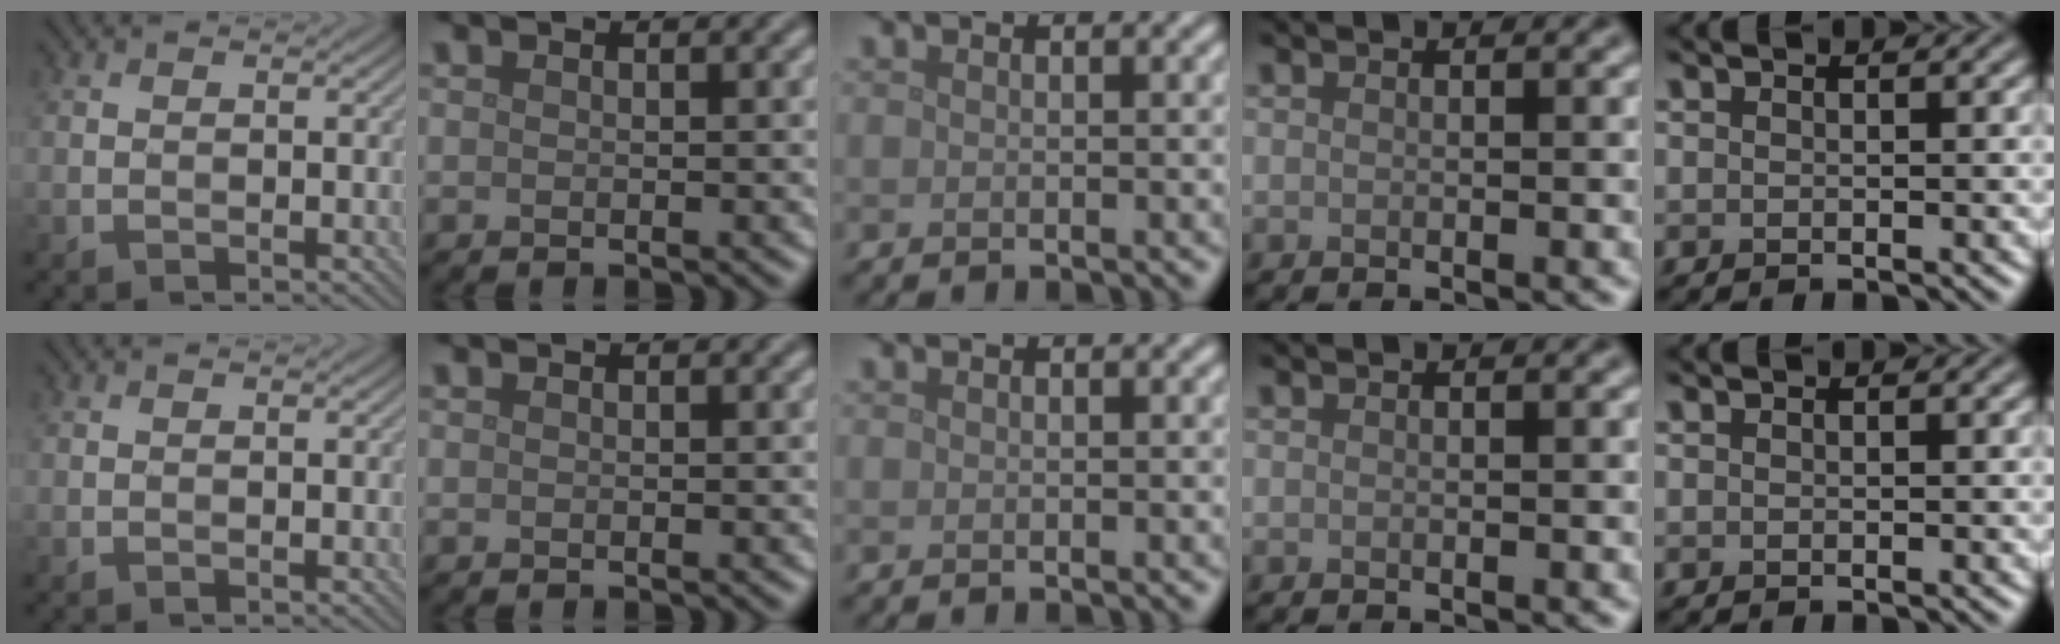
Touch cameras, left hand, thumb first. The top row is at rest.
{}